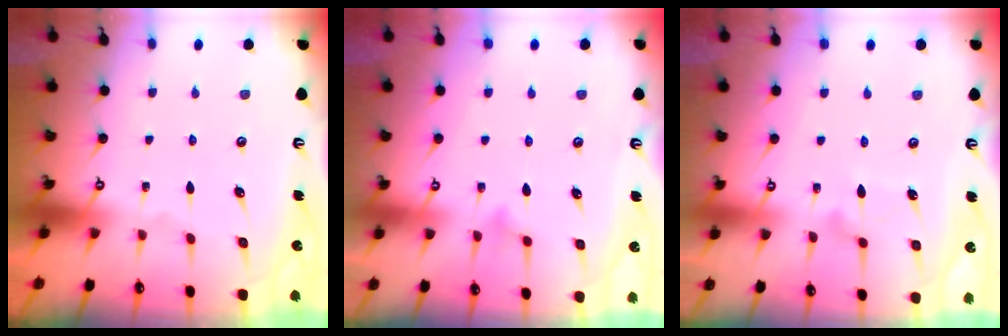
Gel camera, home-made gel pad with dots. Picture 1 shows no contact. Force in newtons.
{"total": 5.9, "press": 5.9, "slide": 0.6}
{"total": 8.6, "press": 8.6, "slide": 0.5}